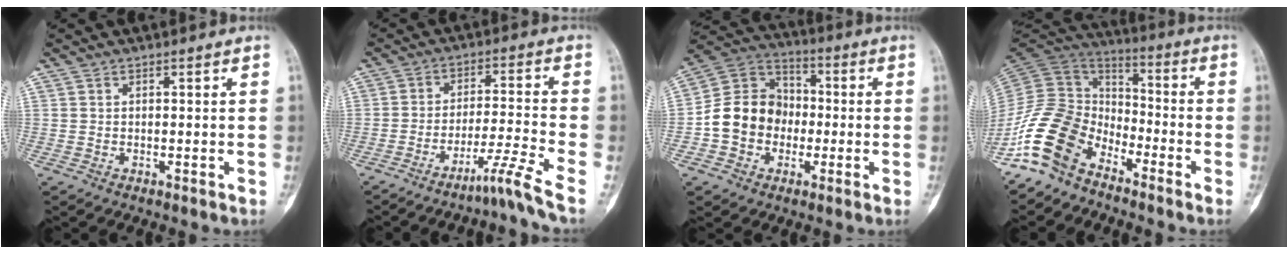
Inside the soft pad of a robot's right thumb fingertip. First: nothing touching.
{"total": 7.6, "force": [-5.5, -2.5, 4.5], "torque": [-0.092, 0.040, -0.100]}
{"total": 12.9, "force": [-2.3, 11.0, 6.4], "torque": [-0.089, 0.041, -0.049]}
{"total": 14.8, "force": [-9.6, 8.7, 7.1], "torque": [-0.131, 0.084, -0.199]}